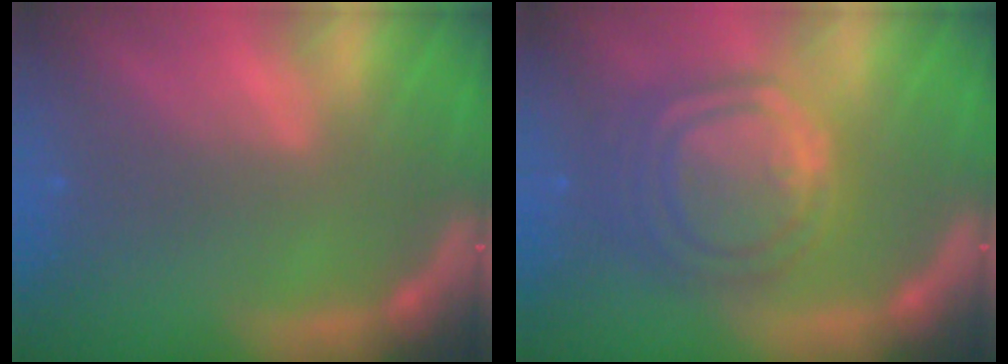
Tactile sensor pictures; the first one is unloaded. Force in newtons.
{"total": 9.5}